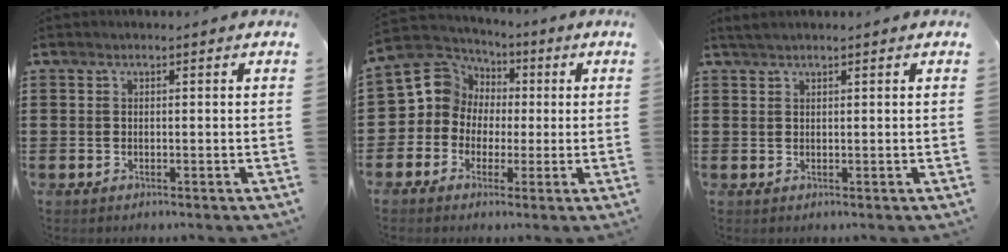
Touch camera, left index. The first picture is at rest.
{"total": 8.2, "force": [0.4, 8.0, 1.6], "torque": [-0.088, -0.005, 0.005]}
{"total": 1.1, "force": [0.8, 0.1, 0.7], "torque": [-0.014, 0.000, 0.016]}